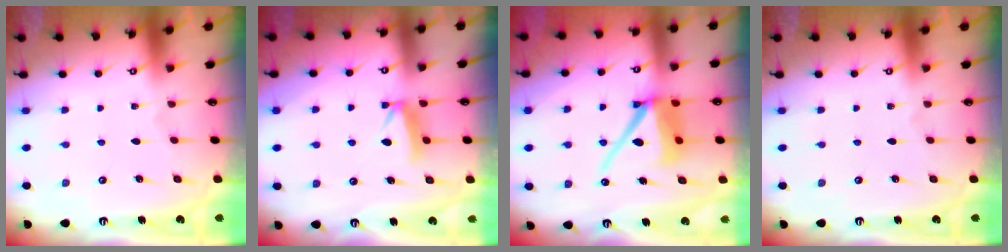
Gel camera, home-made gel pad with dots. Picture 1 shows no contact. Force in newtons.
{"total": 8.0, "press": 8.0, "slide": 0.4}
{"total": 12.1, "press": 12.0, "slide": 1.6}
{"total": 0.0}